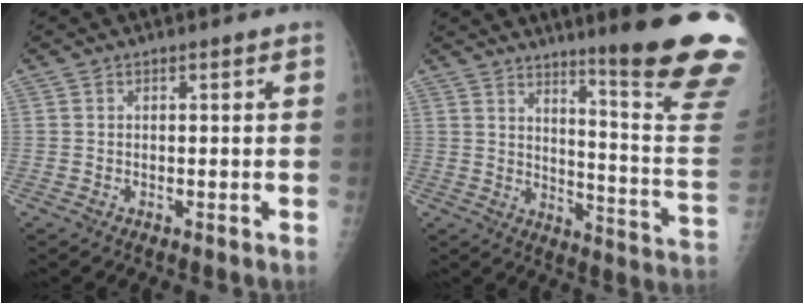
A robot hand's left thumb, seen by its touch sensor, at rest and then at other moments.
{"total": 21.4, "force": [14.9, 0.7, 15.3], "torque": [-0.177, -0.127, 0.200]}